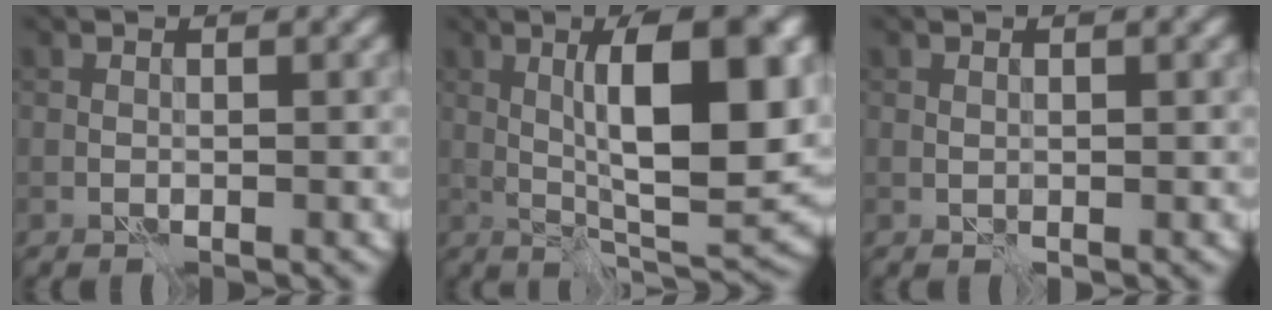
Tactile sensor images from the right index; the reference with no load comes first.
{"total": 12.1, "force": [1.9, 3.6, 11.4], "torque": [-0.167, 0.004, 0.032]}
{"total": 0.0}